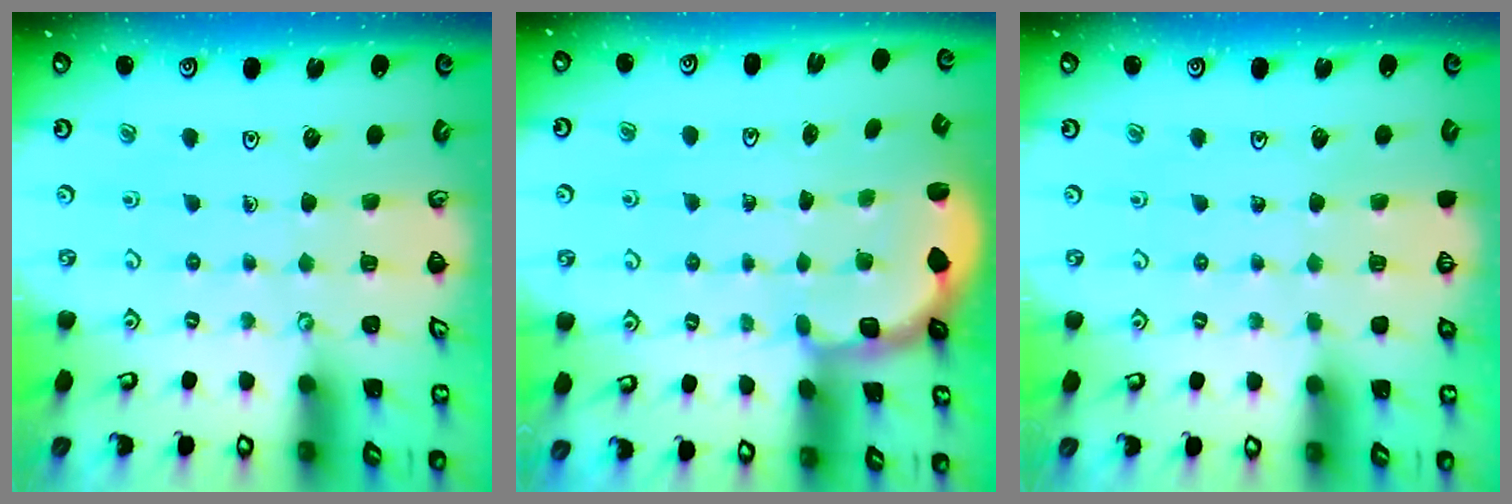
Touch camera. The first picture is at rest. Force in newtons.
{"total": 2.3, "press": 2.1, "slide": 1.0}
{"total": 0.0}